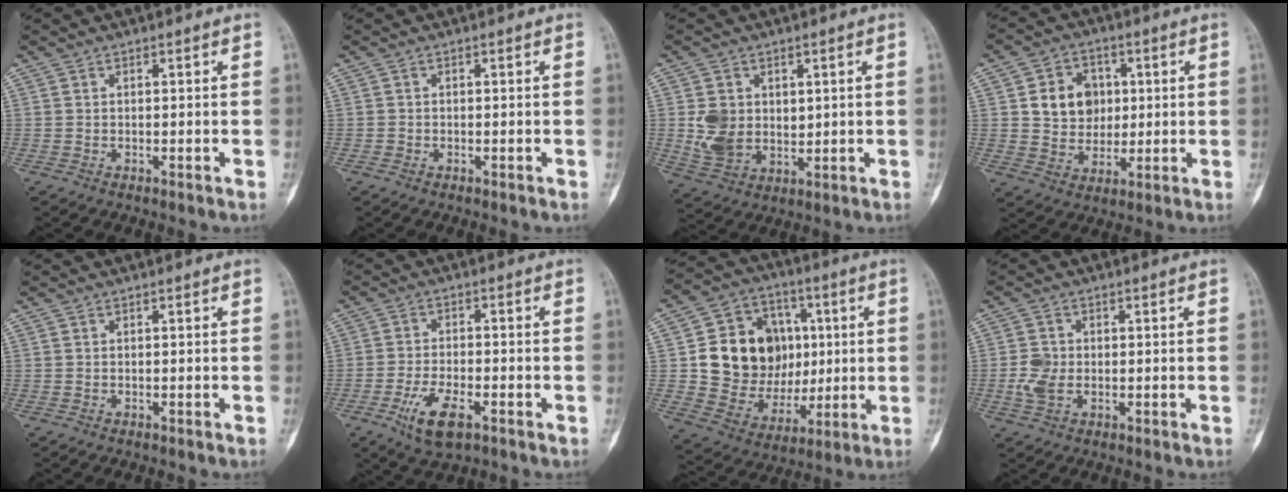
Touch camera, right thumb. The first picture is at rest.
{"total": 0.5, "force": [-0.3, 0.4, 0.0], "torque": [-0.001, 0.002, -0.006]}
{"total": 8.1, "force": [1.4, 6.4, 4.7], "torque": [-0.067, -0.014, 0.043]}
{"total": 10.1, "force": [1.9, 8.5, 5.1], "torque": [-0.039, -0.004, 0.036]}
{"total": 0.0}
{"total": 7.7, "force": [-3.7, 3.2, 6.0], "torque": [-0.115, 0.007, -0.064]}
{"total": 19.5, "force": [2.3, 15.6, 11.5], "torque": [-0.144, 0.007, 0.057]}
{"total": 4.3, "force": [-0.5, 3.1, 2.9], "torque": [-0.062, 0.003, -0.009]}